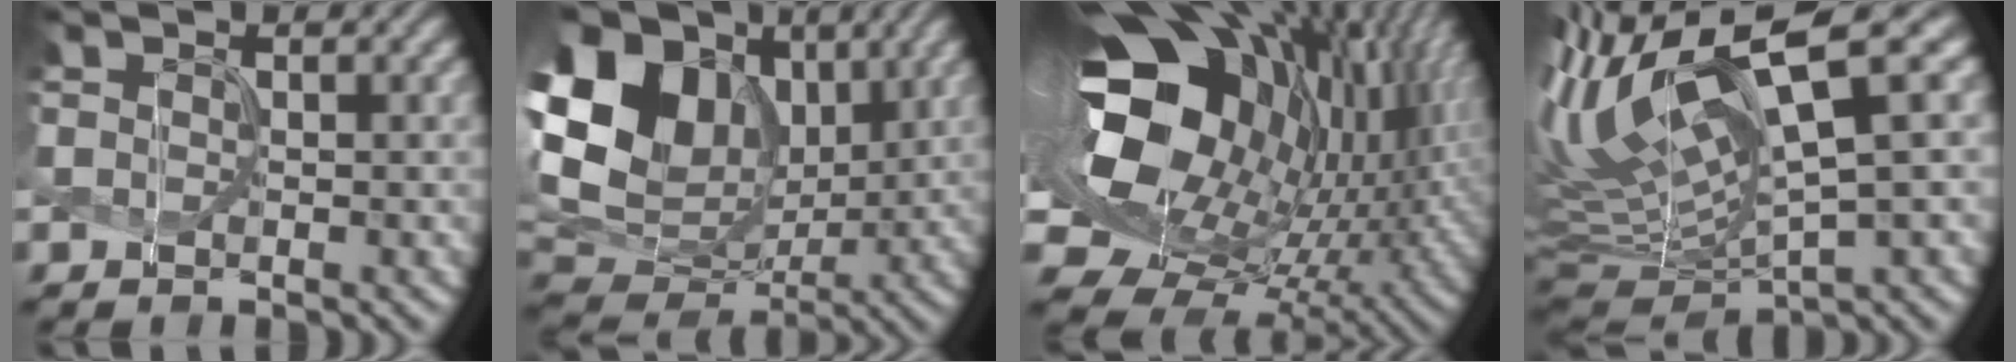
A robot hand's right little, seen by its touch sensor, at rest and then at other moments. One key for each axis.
{"total": 18.2, "fx": 5.3, "fy": 13.1, "fz": 11.5, "tx": -0.243, "ty": 0.045, "tz": 0.092}
{"total": 19.3, "fx": 4.0, "fy": 12.5, "fz": 14.1, "tx": -0.270, "ty": -0.037, "tz": 0.103}
{"total": 12.8, "fx": 5.0, "fy": 4.2, "fz": 11.0, "tx": -0.236, "ty": 0.014, "tz": 0.105}